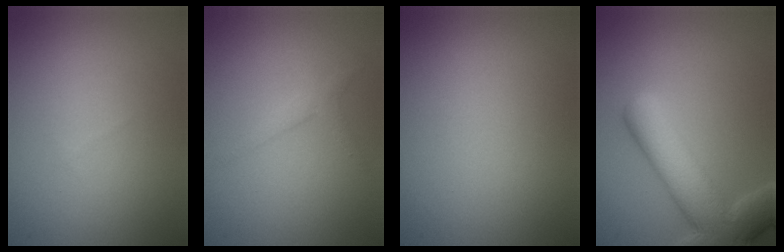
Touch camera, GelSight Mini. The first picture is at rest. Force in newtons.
{"total": 1.4, "press": 1.4, "slide": 0.1}
{"total": 0.0}
{"total": 8.2, "press": 8.2, "slide": 0.7}